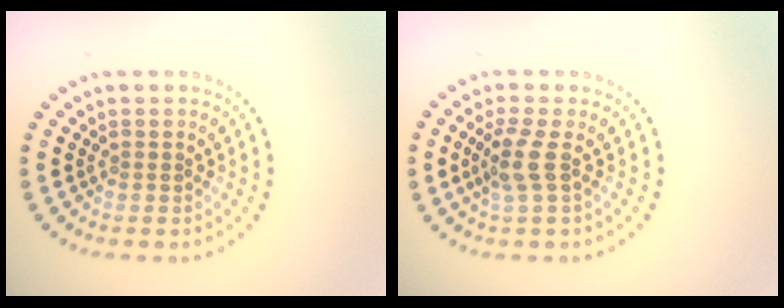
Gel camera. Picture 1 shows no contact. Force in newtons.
{"total": 2.3, "press": 1.8, "slide": 1.4}